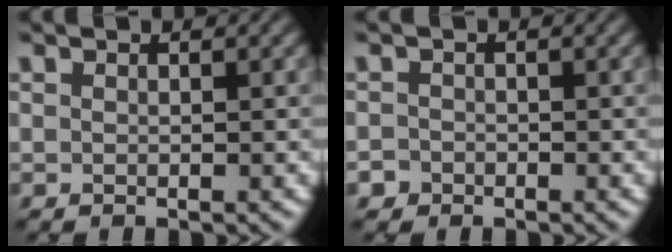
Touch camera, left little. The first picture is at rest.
{"total": 1.1, "force": [-0.8, 0.8, -0.2], "torque": [0.017, 0.001, -0.017]}